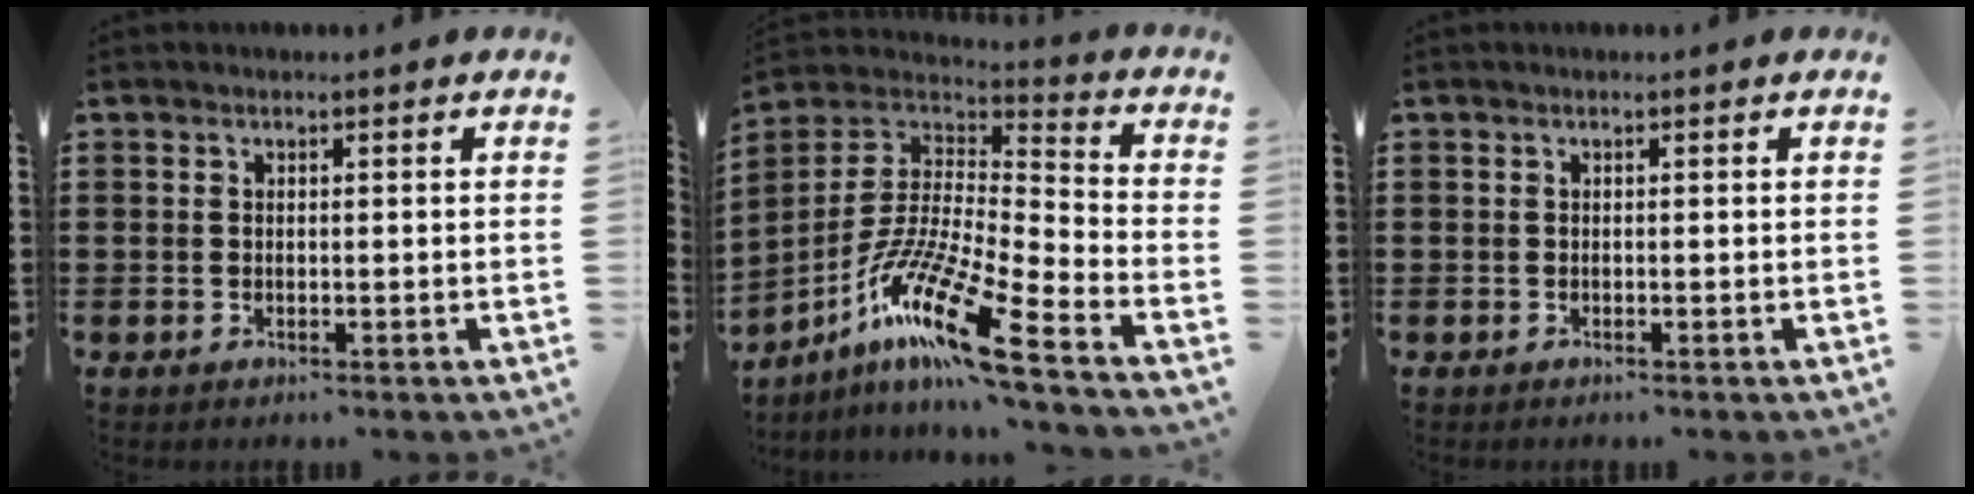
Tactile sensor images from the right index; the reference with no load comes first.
{"total": 14.1, "force": [-9.5, 1.0, 10.5], "torque": [-0.209, -0.003, -0.183]}
{"total": 0.0}